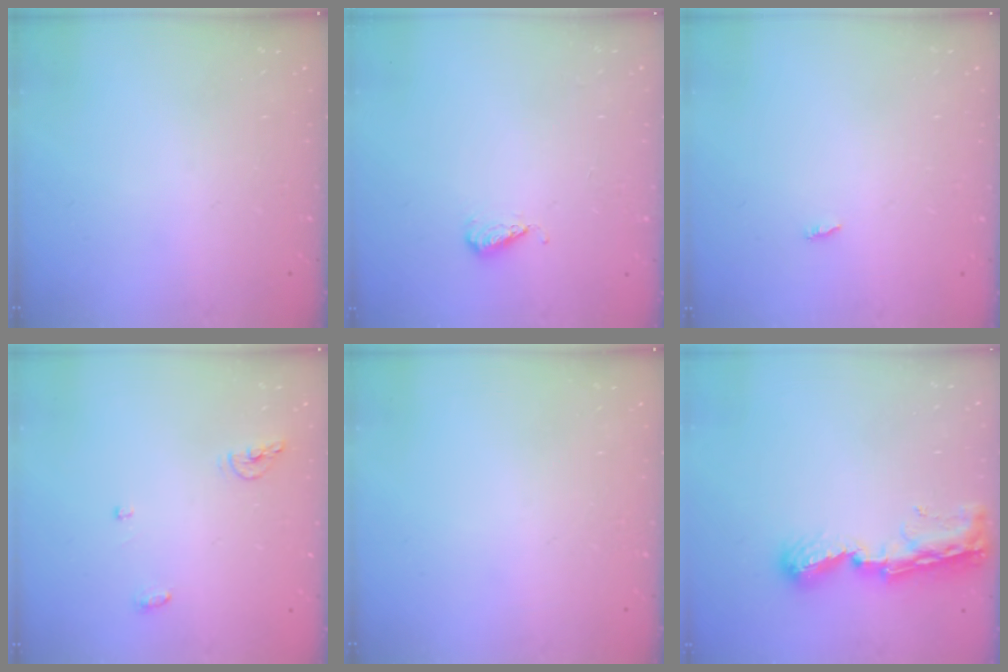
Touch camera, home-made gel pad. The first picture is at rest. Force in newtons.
{"total": 4.0, "press": 3.8, "slide": 1.2}
{"total": 1.8, "press": 1.8, "slide": 0.2}
{"total": 5.6, "press": 5.6, "slide": 0.2}
{"total": 0.0}
{"total": 9.3, "press": 9.3, "slide": 1.0}